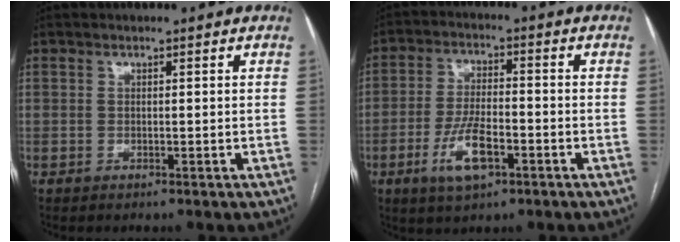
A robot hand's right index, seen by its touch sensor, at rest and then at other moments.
{"total": 8.2, "force": [-3.6, 2.8, 6.8], "torque": [-0.137, -0.001, -0.064]}